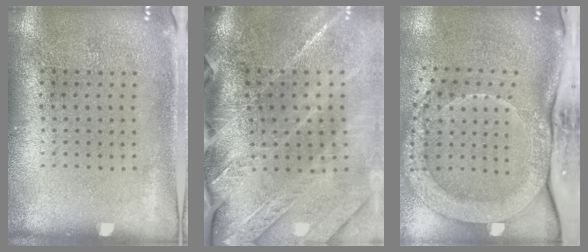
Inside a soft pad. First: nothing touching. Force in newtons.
{"total": 3.9, "press": 3.4, "slide": 2.0}
{"total": 3.0, "press": 2.3, "slide": 2.0}